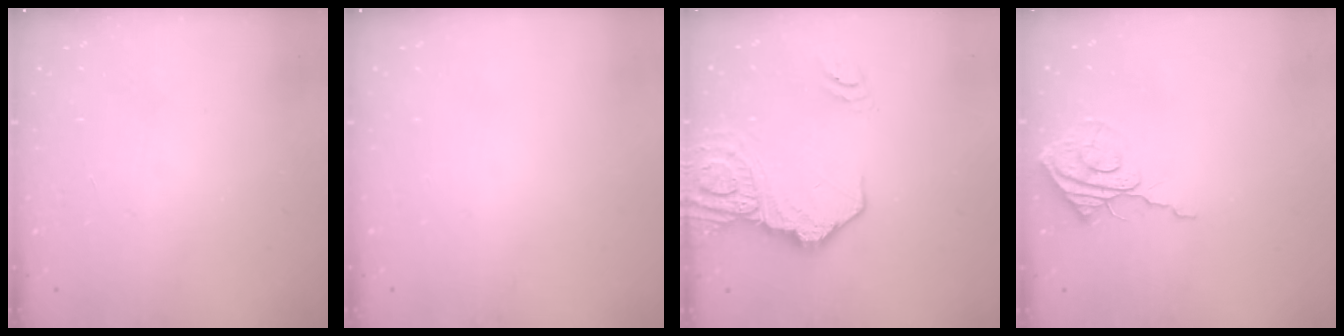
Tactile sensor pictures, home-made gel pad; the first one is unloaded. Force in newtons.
{"total": 0.0}
{"total": 16.4, "press": 16.3, "slide": 1.8}
{"total": 9.1, "press": 9.1, "slide": 0.7}